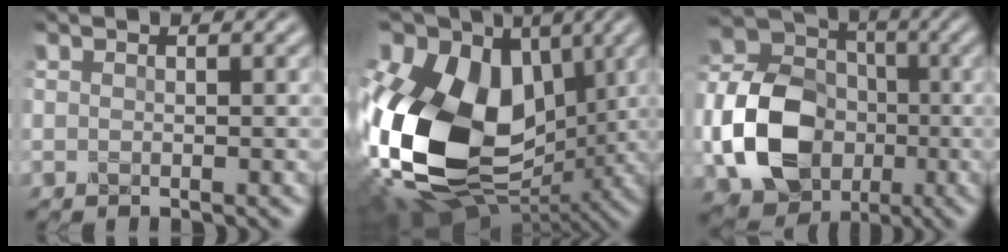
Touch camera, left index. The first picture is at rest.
{"total": 20.6, "force": [0.1, 14.0, 15.1], "torque": [-0.317, -0.003, 0.014]}
{"total": 10.9, "force": [-3.0, 8.4, 6.3], "torque": [-0.134, -0.008, -0.065]}